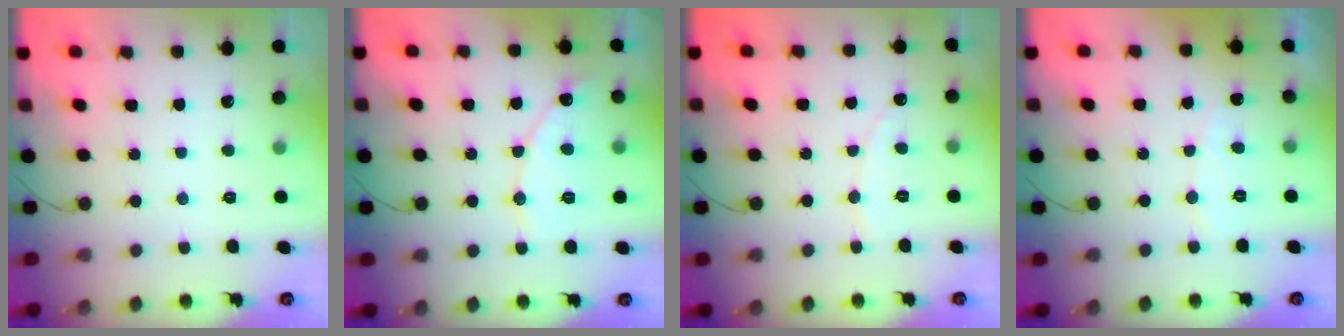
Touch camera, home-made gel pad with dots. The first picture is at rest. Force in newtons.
{"total": 7.9, "press": 7.9, "slide": 0.8}
{"total": 2.9, "press": 2.9, "slide": 0.3}
{"total": 5.4, "press": 5.4, "slide": 0.4}